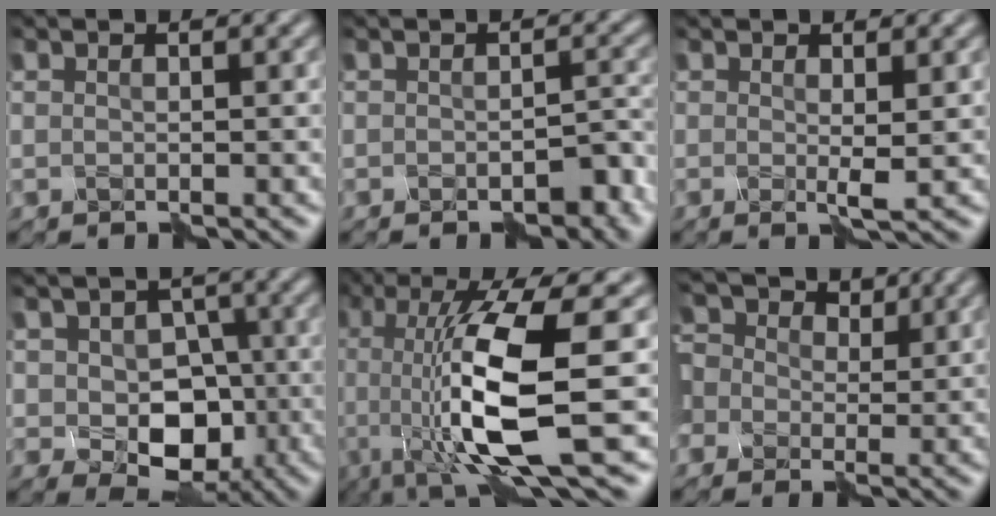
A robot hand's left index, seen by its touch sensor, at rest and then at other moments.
{"total": 2.3, "force": [-1.6, 1.2, 1.2], "torque": [-0.011, -0.003, -0.021]}
{"total": 1.1, "force": [0.3, 0.0, 1.1], "torque": [-0.016, -0.006, 0.002]}
{"total": 5.8, "force": [-1.7, 4.5, 3.3], "torque": [-0.046, -0.003, -0.032]}
{"total": 11.2, "force": [-1.5, 2.6, 10.8], "torque": [-0.171, -0.010, -0.032]}
{"total": 10.8, "force": [3.9, 8.1, 5.9], "torque": [-0.126, 0.033, 0.035]}